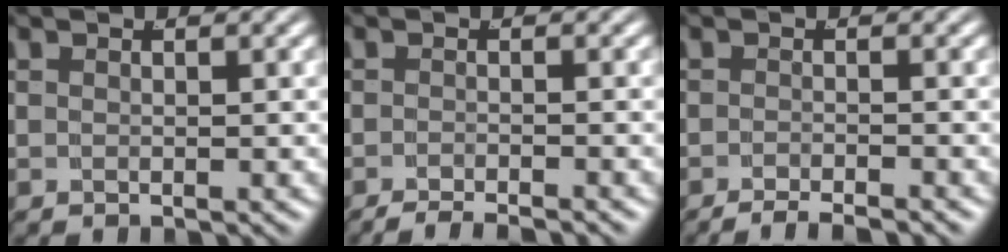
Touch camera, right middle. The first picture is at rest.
{"total": 2.8, "force": [-2.7, 0.1, 0.7], "torque": [-0.008, -0.007, -0.043]}
{"total": 2.7, "force": [-2.6, 0.1, 0.8], "torque": [-0.011, -0.005, -0.042]}